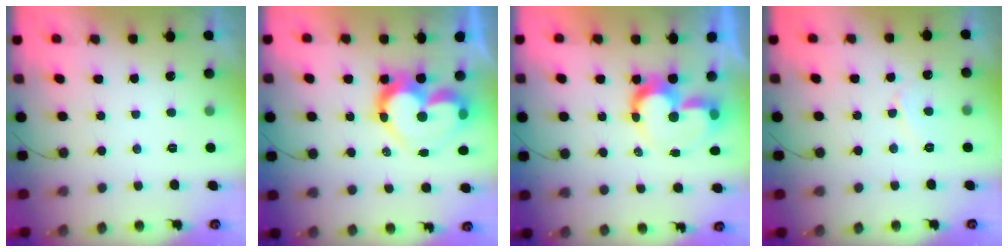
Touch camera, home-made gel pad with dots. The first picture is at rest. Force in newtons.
{"total": 15.4, "press": 15.3, "slide": 1.2}
{"total": 10.6, "press": 10.5, "slide": 1.0}
{"total": 4.6, "press": 4.5, "slide": 0.6}